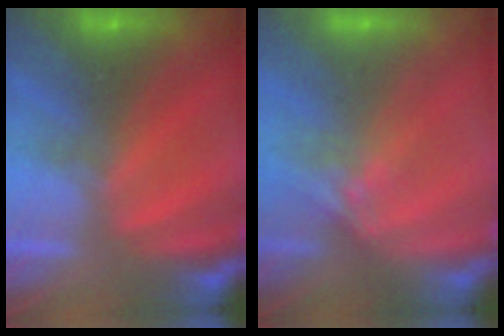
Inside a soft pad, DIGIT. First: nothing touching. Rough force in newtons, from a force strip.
{"total": 1.8}